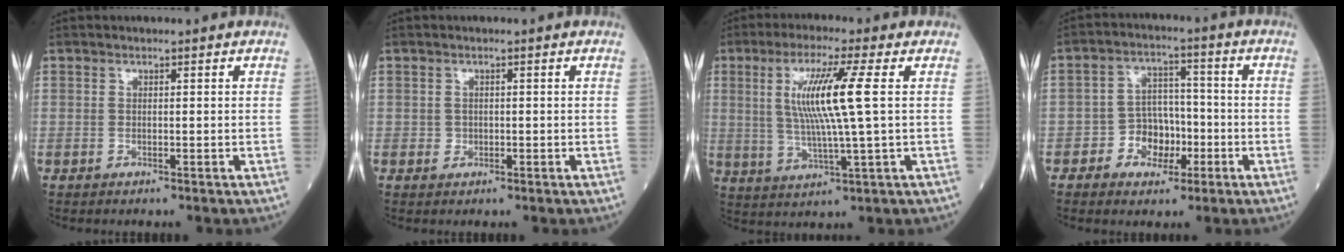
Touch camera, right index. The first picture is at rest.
{"total": 1.0, "force": [-0.2, 1.0, 0.3], "torque": [-0.004, 0.002, -0.001]}
{"total": 10.2, "force": [2.0, -0.8, 9.9], "torque": [-0.199, -0.002, 0.038]}
{"total": 6.6, "force": [-2.6, 4.7, 3.8], "torque": [-0.061, 0.020, -0.043]}